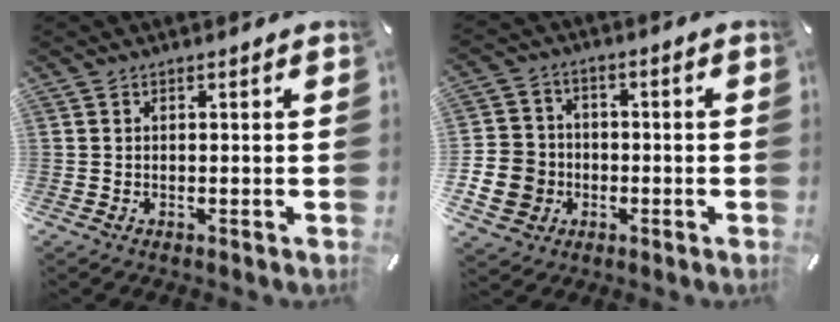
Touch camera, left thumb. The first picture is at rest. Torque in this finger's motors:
{"motor_torque": [0.18, 1.69, 0.19, -0.03, 0.03]}